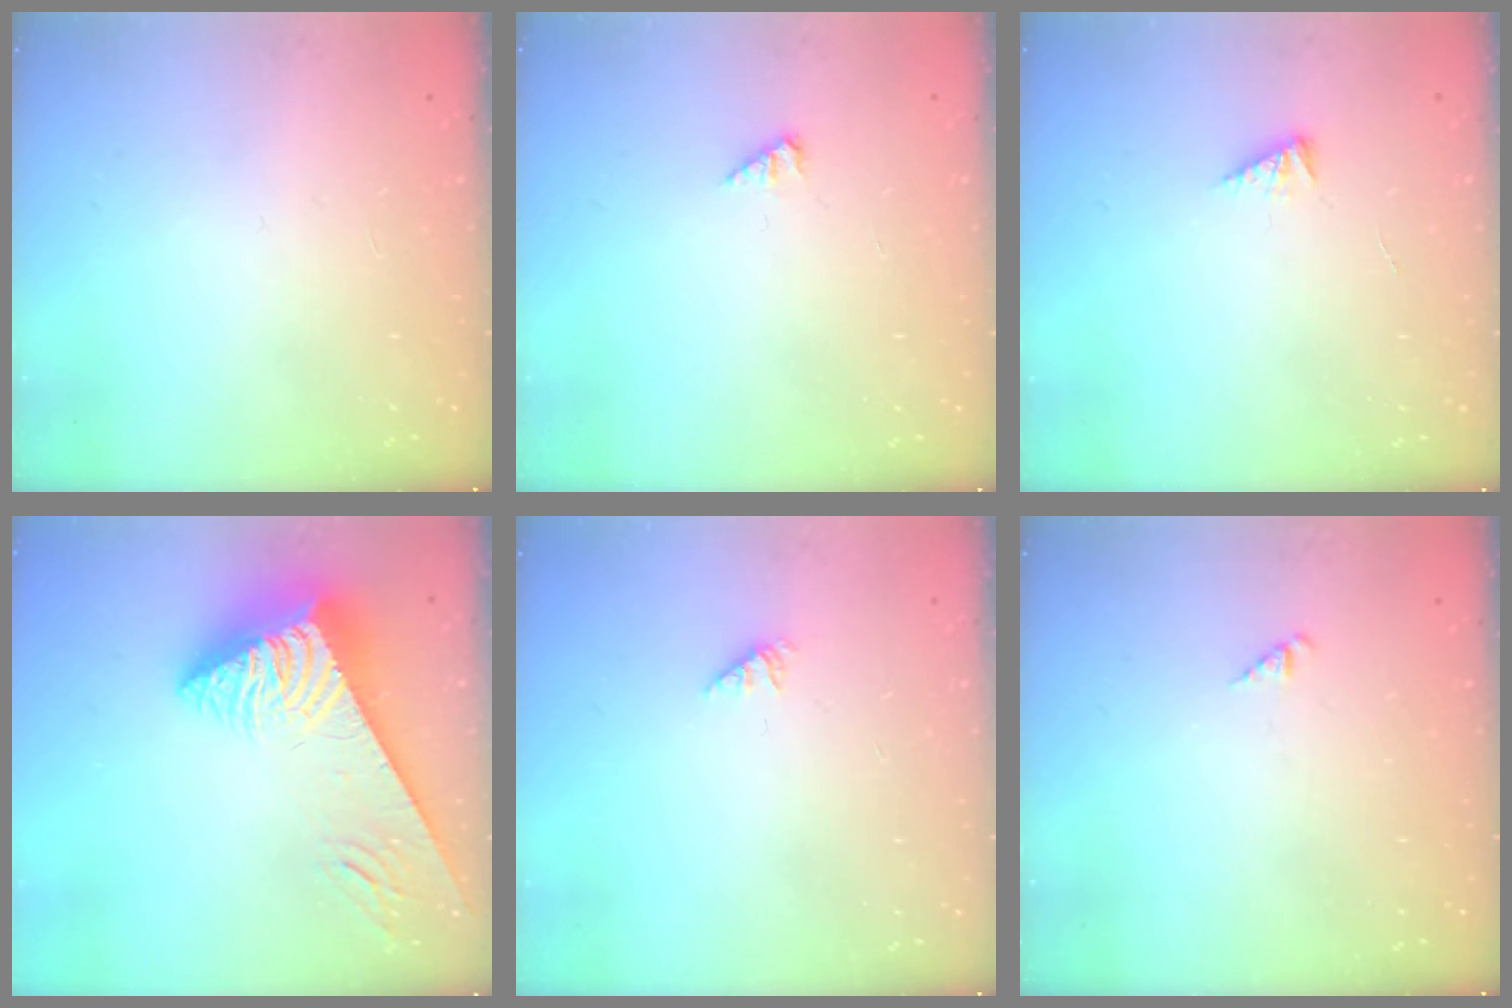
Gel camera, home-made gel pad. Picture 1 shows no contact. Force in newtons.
{"total": 1.9, "press": 1.9, "slide": 0.3}
{"total": 2.7, "press": 2.7, "slide": 0.6}
{"total": 8.9, "press": 8.9, "slide": 1.1}
{"total": 1.1, "press": 1.1, "slide": 0.1}
{"total": 0.9, "press": 0.9, "slide": 0.2}